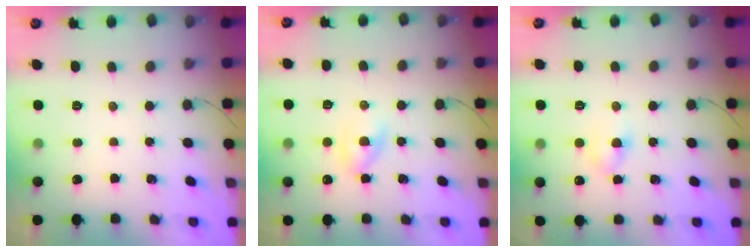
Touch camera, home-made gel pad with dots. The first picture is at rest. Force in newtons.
{"total": 3.6, "press": 3.5, "slide": 0.9}
{"total": 4.0, "press": 3.7, "slide": 1.5}